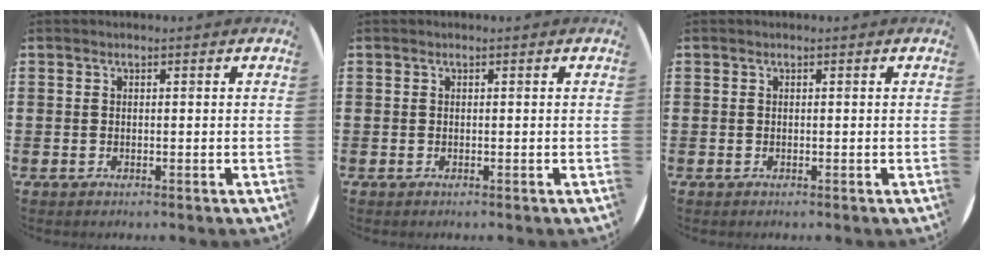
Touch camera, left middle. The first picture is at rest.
{"total": 0.0}
{"total": 0.0}